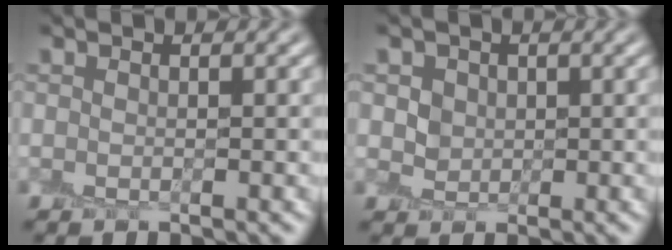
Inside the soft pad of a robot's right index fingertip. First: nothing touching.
{"total": 2.7, "force": [1.4, 2.2, 0.6], "torque": [-0.002, 0.016, 0.014]}